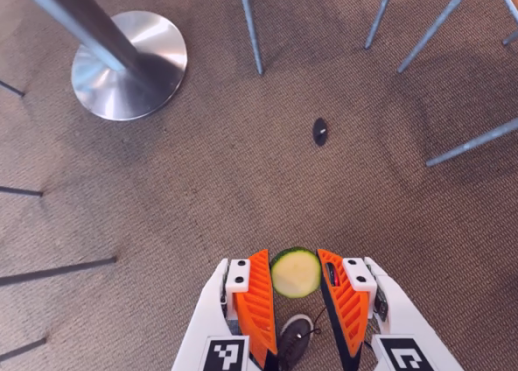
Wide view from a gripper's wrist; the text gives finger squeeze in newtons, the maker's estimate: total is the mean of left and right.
{"total": 6.8, "left": 6.2, "right": 7.4}